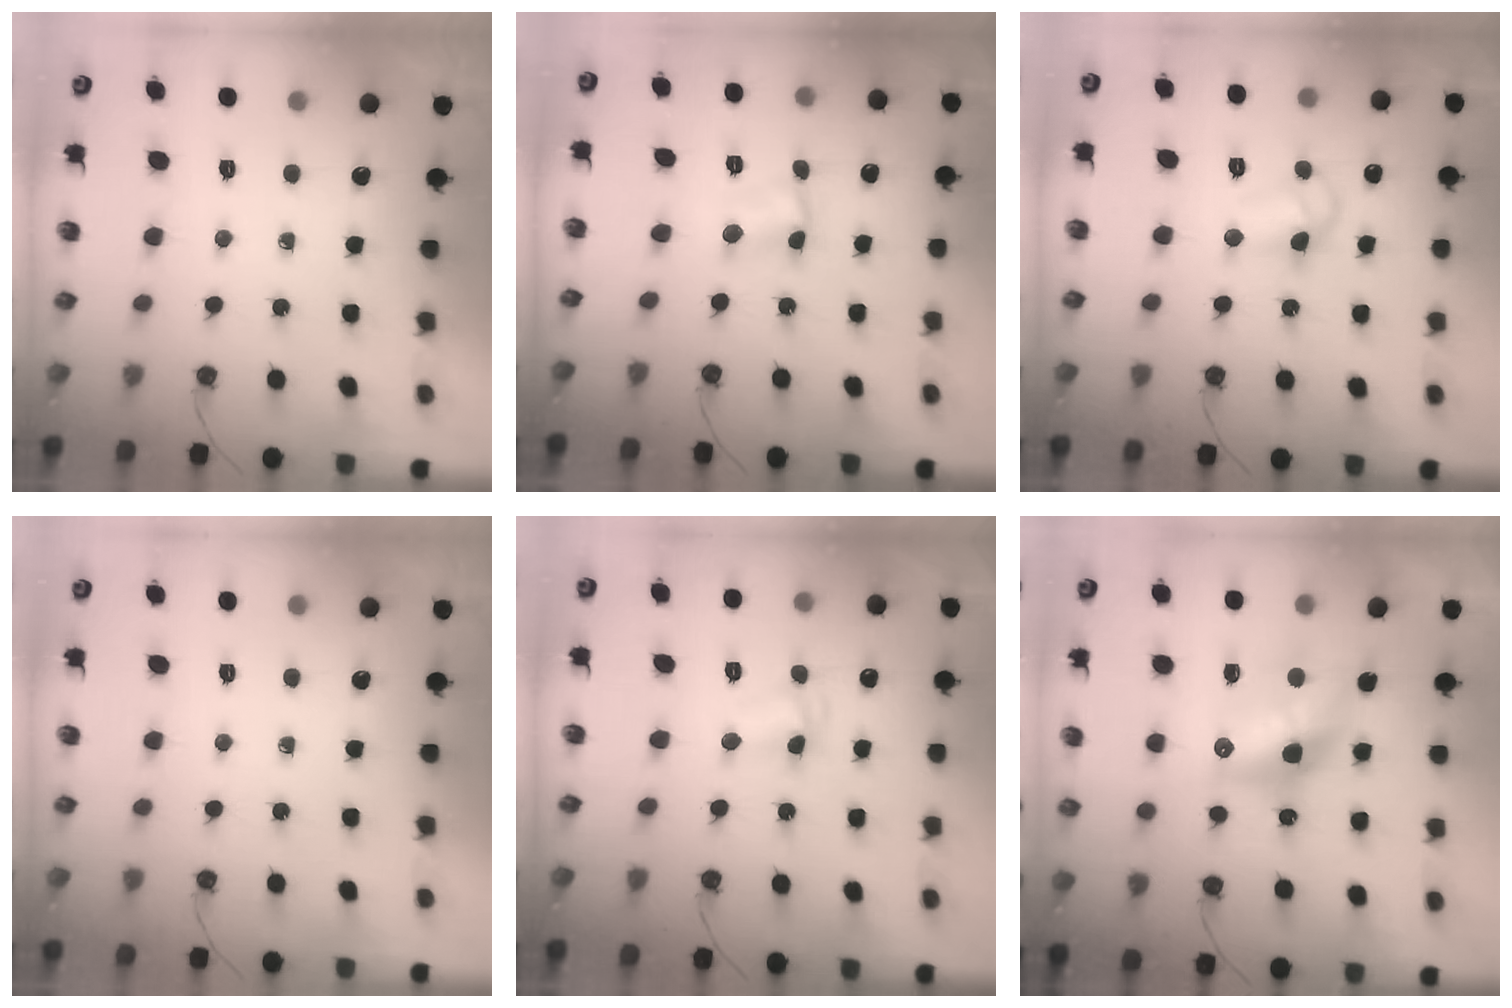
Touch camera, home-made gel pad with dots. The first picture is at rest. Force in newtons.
{"total": 4.1, "press": 2.5, "slide": 3.2}
{"total": 8.8, "press": 8.8, "slide": 0.7}
{"total": 0.0}
{"total": 4.0, "press": 4.0, "slide": 0.4}
{"total": 11.5, "press": 11.5, "slide": 0.8}